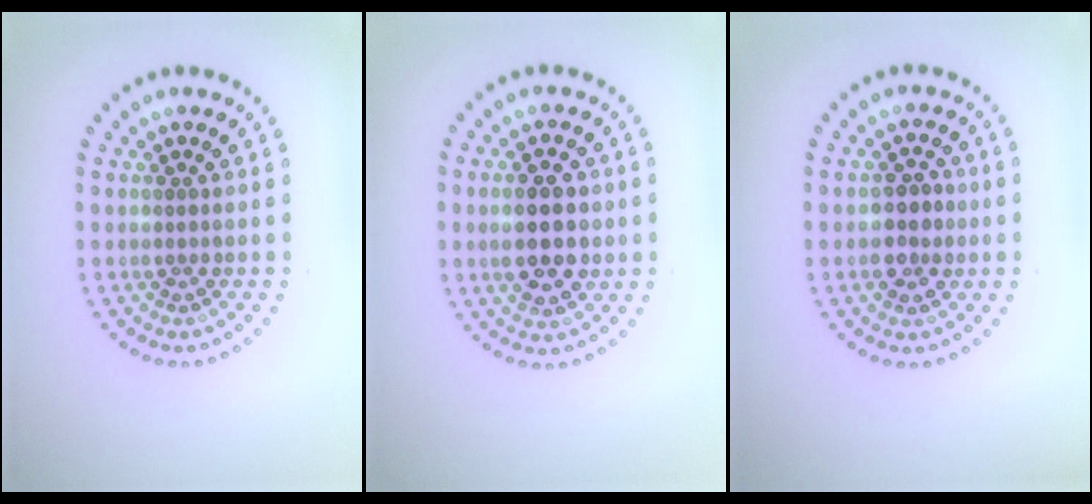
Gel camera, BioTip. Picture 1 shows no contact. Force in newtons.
{"total": 5.2, "press": 5.2, "slide": 0.2}
{"total": 2.7, "press": 2.7, "slide": 0.4}